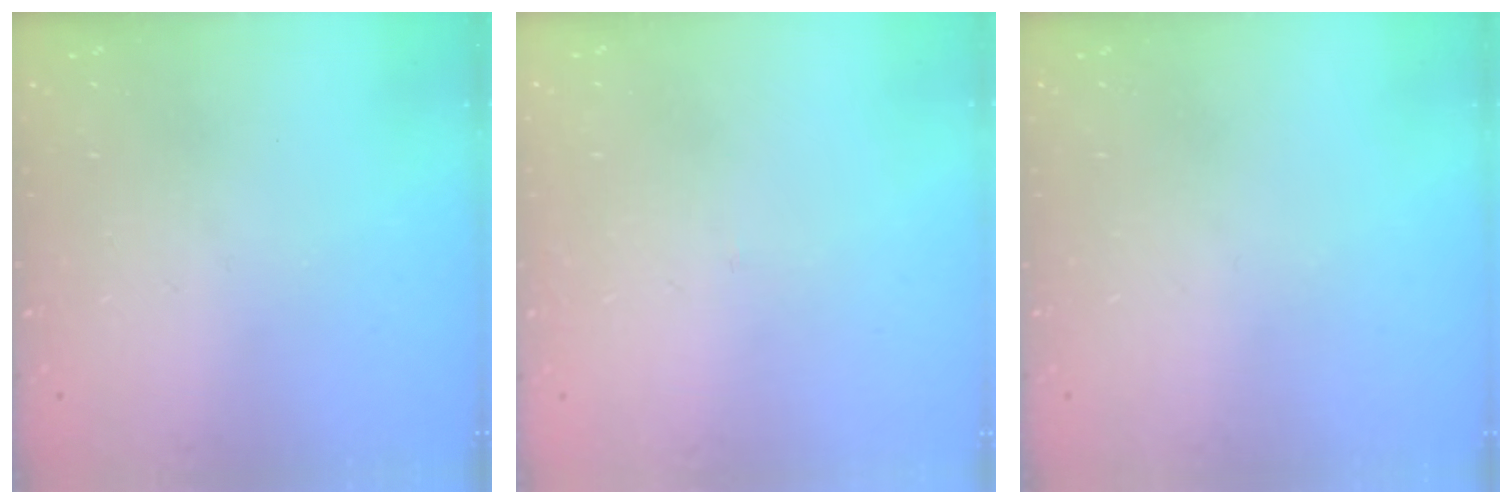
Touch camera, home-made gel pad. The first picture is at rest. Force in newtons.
{"total": 1.5, "press": 1.5, "slide": 0.1}
{"total": 0.0}